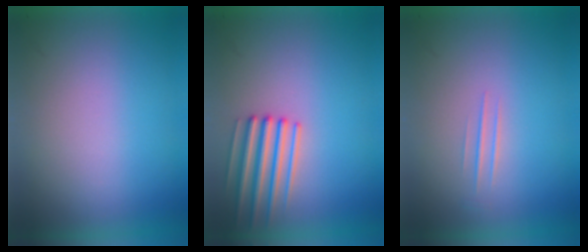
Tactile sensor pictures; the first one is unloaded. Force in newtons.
{"total": 3.1}
{"total": 1.0}